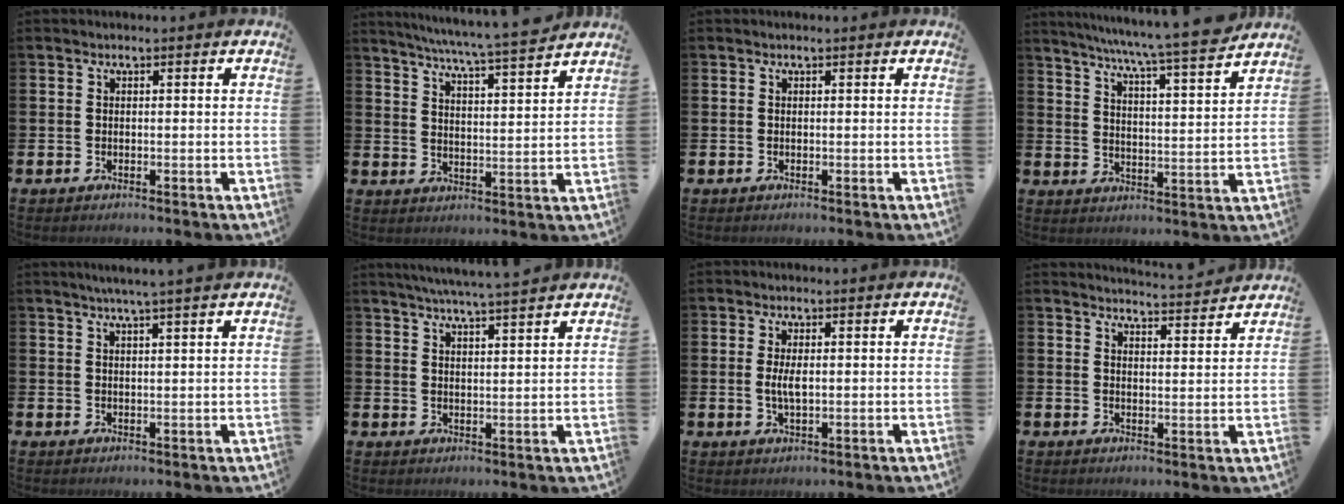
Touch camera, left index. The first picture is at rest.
{"total": 6.8, "force": [6.4, -0.6, 2.1], "torque": [-0.054, -0.047, 0.111]}
{"total": 0.0}
{"total": 7.7, "force": [7.1, -0.4, 2.9], "torque": [-0.066, -0.057, 0.119]}
{"total": 3.0, "force": [2.7, -0.7, 1.0], "torque": [-0.026, -0.006, 0.050]}
{"total": 5.4, "force": [5.1, -0.8, 1.4], "torque": [-0.037, -0.024, 0.090]}
{"total": 3.0, "force": [0.3, 1.2, 2.7], "torque": [-0.053, 0.004, 0.003]}
{"total": 4.2, "force": [4.2, -0.4, 0.1], "torque": [-0.007, -0.031, 0.072]}